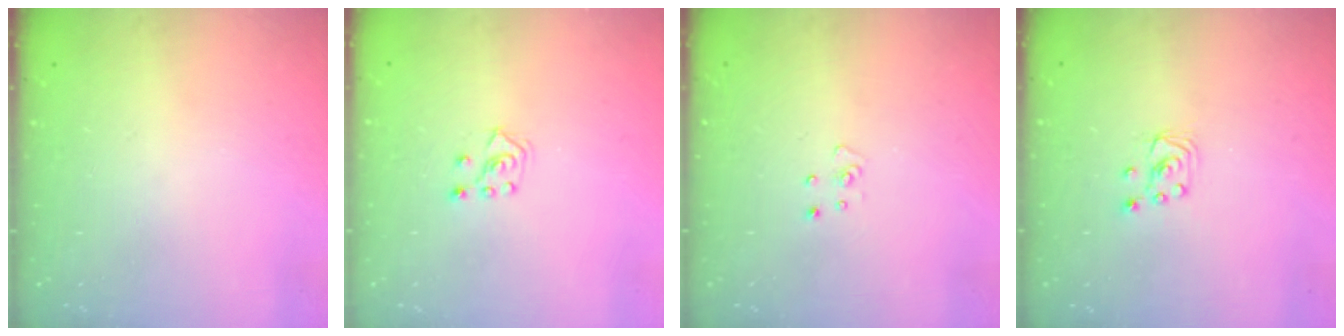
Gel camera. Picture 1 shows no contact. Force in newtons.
{"total": 4.6, "press": 4.5, "slide": 0.8}
{"total": 3.0, "press": 3.0, "slide": 0.3}
{"total": 3.2, "press": 3.2, "slide": 0.2}